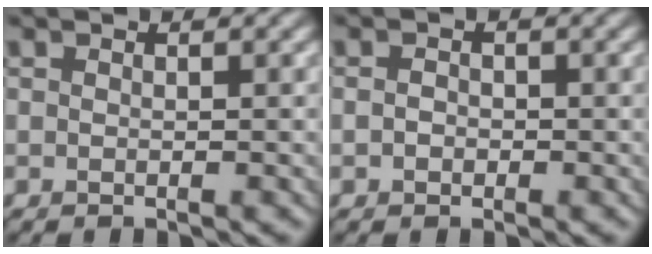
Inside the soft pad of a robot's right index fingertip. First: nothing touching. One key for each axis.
{"total": 0.9, "fx": -0.2, "fy": 0.7, "fz": 0.4, "tx": -0.008, "ty": -0.003, "tz": -0.007}